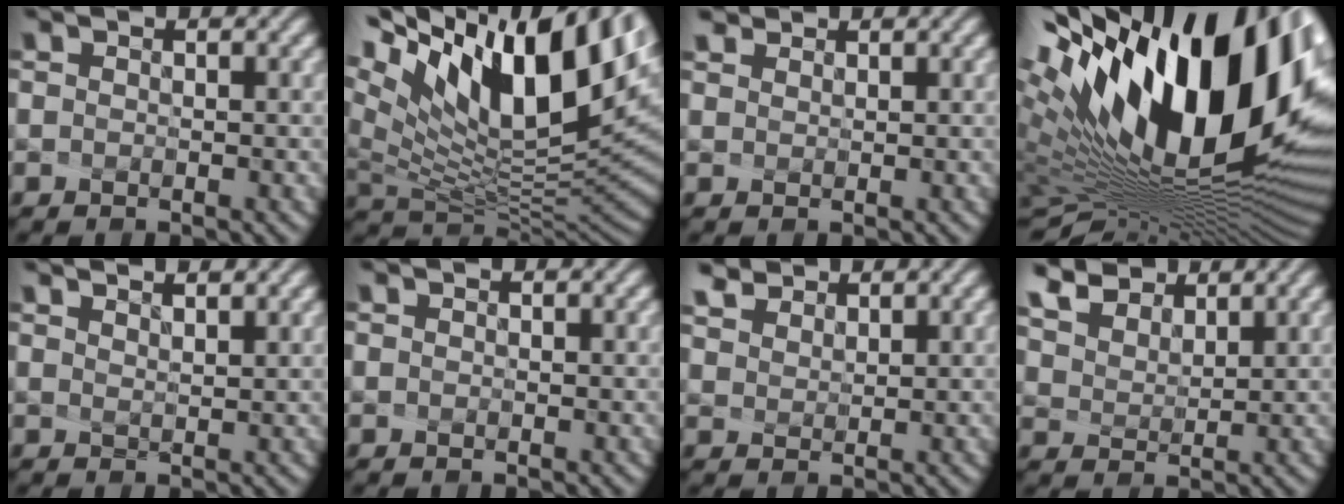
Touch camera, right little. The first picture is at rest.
{"total": 16.3, "force": [8.3, 6.7, 12.3], "torque": [-0.247, 0.020, 0.173]}
{"total": 1.0, "force": [0.9, 0.3, 0.0], "torque": [-0.014, -0.001, 0.027]}
{"total": 20.6, "force": [7.6, 8.6, 17.1], "torque": [-0.282, 0.039, 0.141]}
{"total": 1.4, "force": [1.4, -0.3, 0.3], "torque": [-0.016, -0.005, 0.046]}
{"total": 0.0}
{"total": 2.9, "force": [2.5, 1.2, 0.7], "torque": [-0.048, -0.002, 0.065]}
{"total": 6.0, "force": [4.8, 2.9, 2.1], "torque": [-0.094, 0.002, 0.101]}